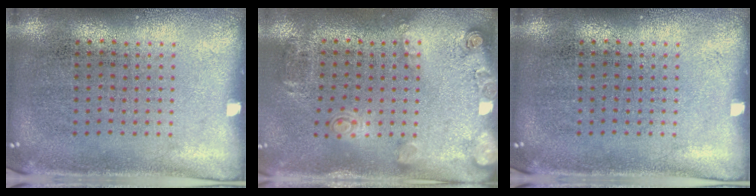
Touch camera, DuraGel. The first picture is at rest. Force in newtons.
{"total": 1.9, "press": 1.3, "slide": 1.4}
{"total": 0.0}